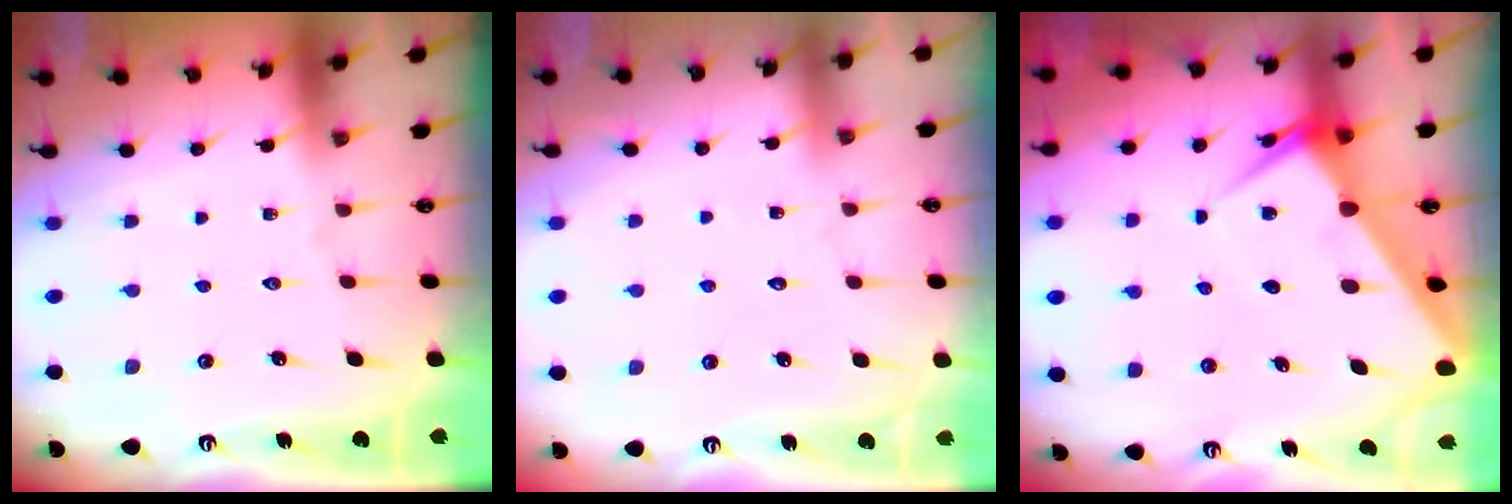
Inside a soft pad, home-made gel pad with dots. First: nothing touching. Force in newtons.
{"total": 3.4, "press": 3.4, "slide": 0.3}
{"total": 6.9, "press": 6.9, "slide": 0.7}